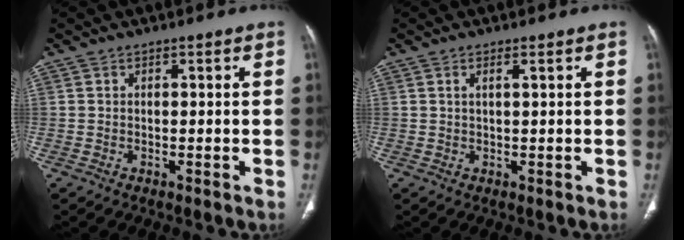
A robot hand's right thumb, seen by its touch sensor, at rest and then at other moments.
{"total": 1.2, "force": [0.6, 0.0, 1.0], "torque": [-0.025, 0.000, 0.011]}